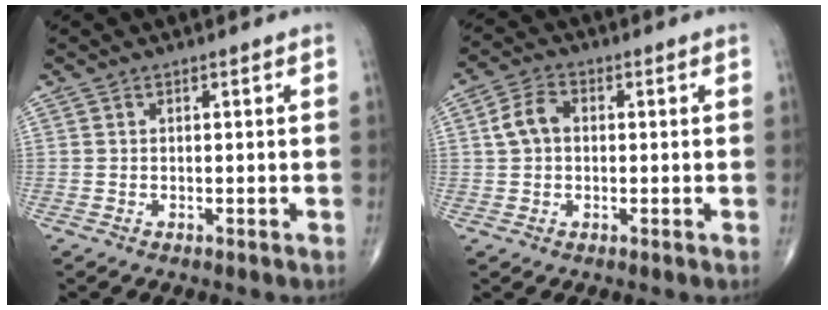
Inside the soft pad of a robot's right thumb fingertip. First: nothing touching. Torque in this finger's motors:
{"motor_torque": [0.06, 0.06, 0.25, -0.14, 0.06]}